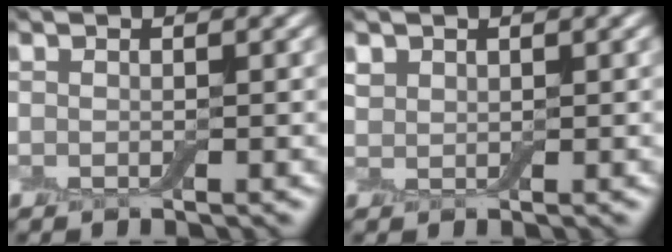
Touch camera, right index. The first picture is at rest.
{"total": 1.0, "force": [0.8, 0.7, 0.1], "torque": [-0.005, 0.002, 0.017]}